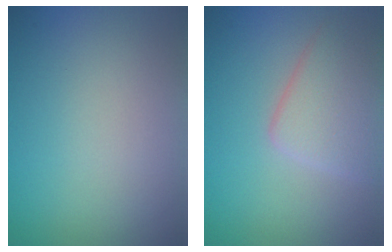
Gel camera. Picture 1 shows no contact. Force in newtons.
{"total": 4.3, "press": 4.3, "slide": 0.3}